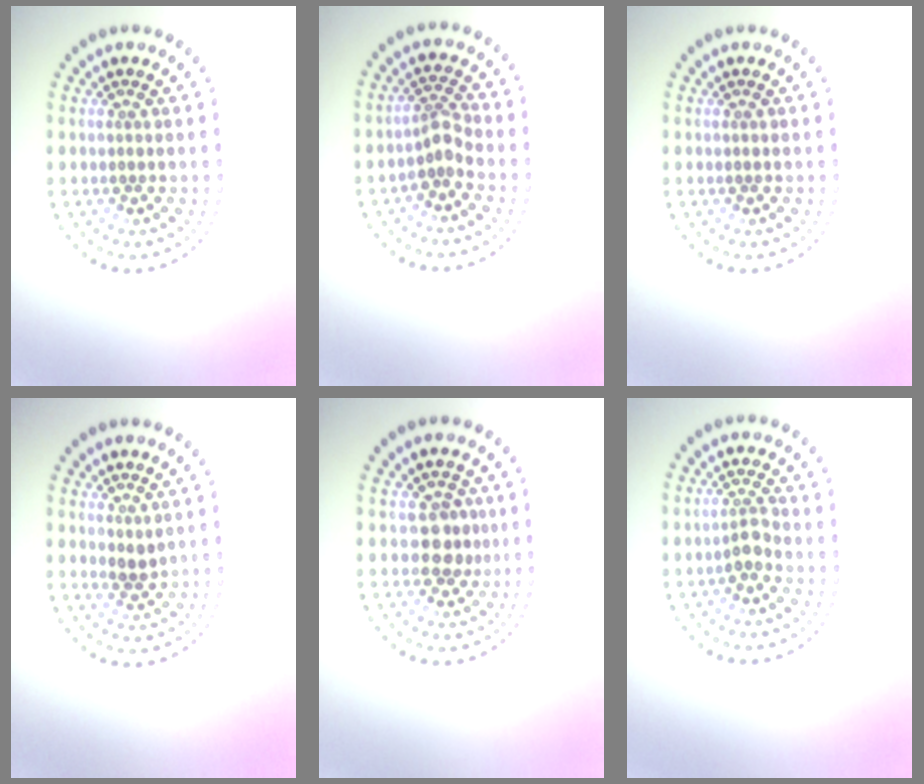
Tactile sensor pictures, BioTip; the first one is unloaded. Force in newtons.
{"total": 1.9, "press": 1.4, "slide": 1.3}
{"total": 0.0}
{"total": 1.0, "press": 0.8, "slide": 0.6}
{"total": 2.0, "press": 1.7, "slide": 1.1}
{"total": 1.8, "press": 1.5, "slide": 1.0}